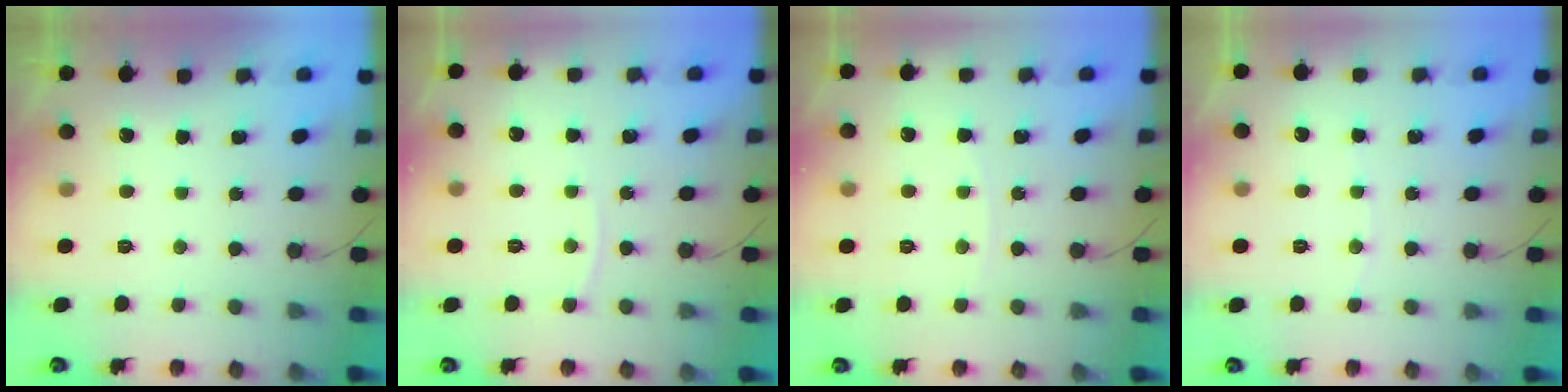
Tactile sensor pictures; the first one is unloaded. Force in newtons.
{"total": 4.1, "press": 4.0, "slide": 0.5}
{"total": 2.7, "press": 2.7, "slide": 0.5}
{"total": 3.0, "press": 2.9, "slide": 0.4}